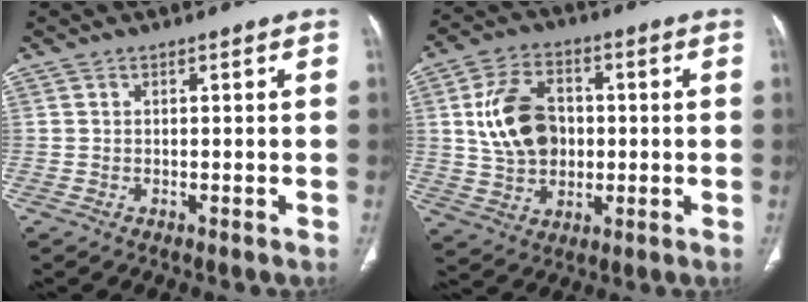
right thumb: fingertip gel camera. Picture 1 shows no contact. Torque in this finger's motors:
{"motor_torque": [0.82, 0.73, 0.88, 0.20, 0.38]}